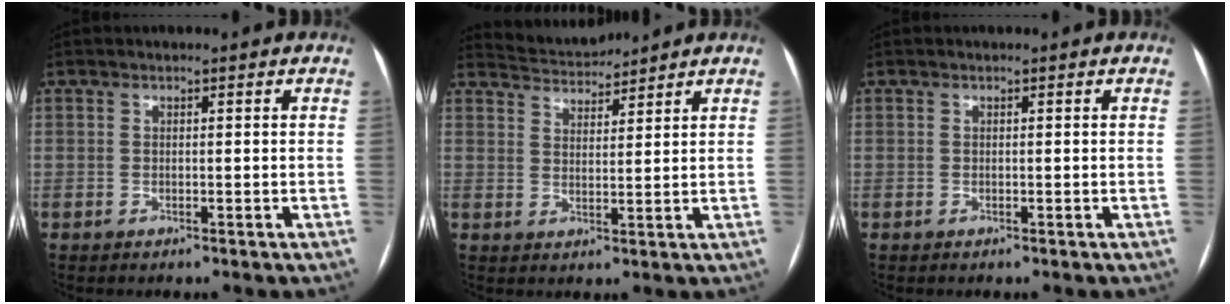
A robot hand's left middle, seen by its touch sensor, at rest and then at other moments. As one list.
[{"total": 4.6, "force": [4.6, 0.0, -0.6], "torque": [-0.001, 0.012, 0.085]}, {"total": 0.0}]